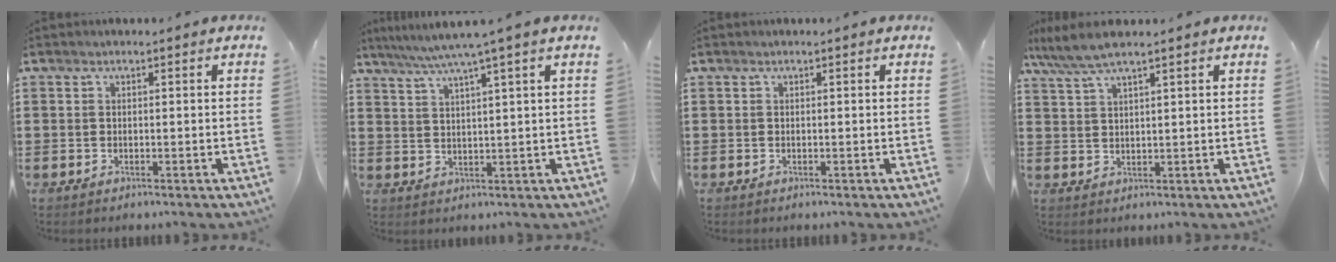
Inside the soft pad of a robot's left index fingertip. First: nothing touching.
{"total": 5.0, "force": [3.5, -1.0, 3.4], "torque": [-0.076, -0.014, 0.056]}
{"total": 0.0}
{"total": 4.8, "force": [3.8, 0.3, 3.0], "torque": [-0.067, -0.004, 0.069]}